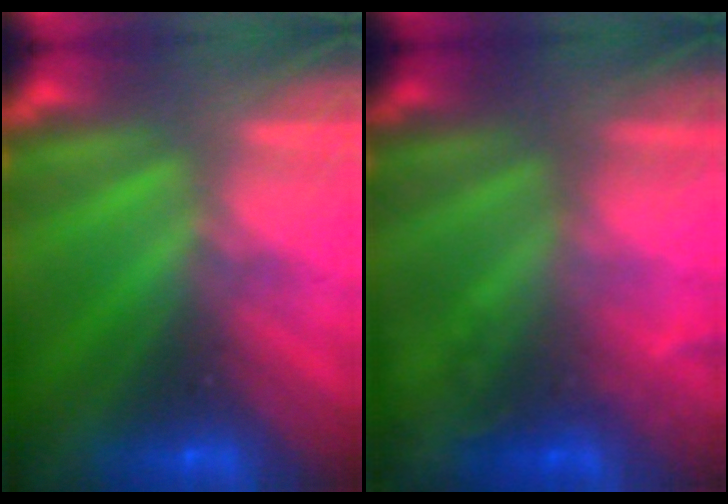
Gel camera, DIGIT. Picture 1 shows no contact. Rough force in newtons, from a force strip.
{"total": 2.3}